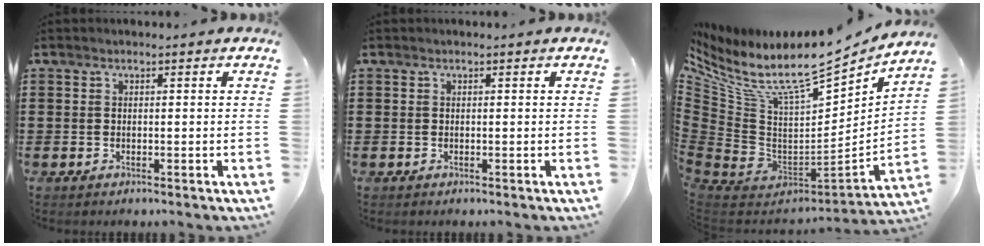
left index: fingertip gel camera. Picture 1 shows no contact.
{"total": 0.0}
{"total": 12.0, "force": [8.6, 4.1, 7.3], "torque": [-0.150, -0.069, 0.145]}